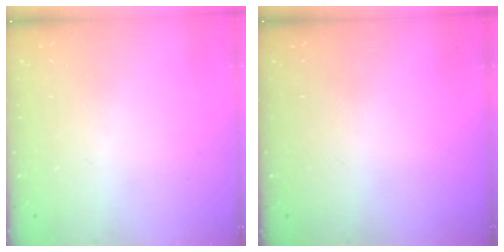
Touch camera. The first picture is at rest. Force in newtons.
{"total": 0.0}